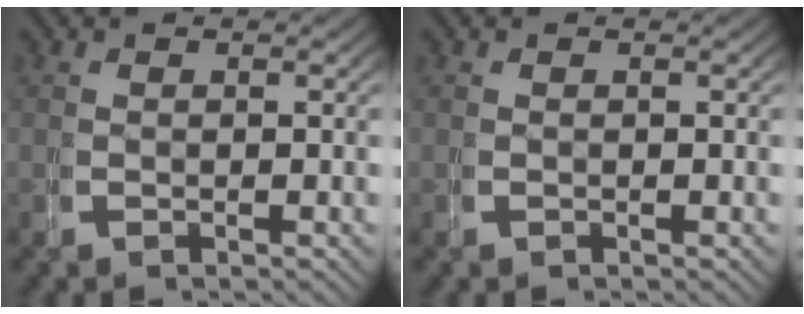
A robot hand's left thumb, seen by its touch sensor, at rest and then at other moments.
{"total": 0.0}